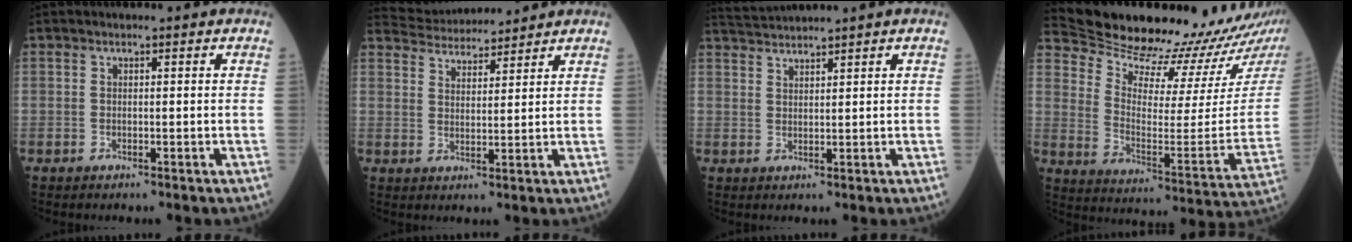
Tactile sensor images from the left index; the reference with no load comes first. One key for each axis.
{"total": 8.1, "fx": 8.0, "fy": 0.7, "fz": 1.1, "tx": -0.029, "ty": 0.025, "tz": 0.132}
{"total": 3.7, "fx": 3.4, "fy": -1.4, "fz": 0.2, "tx": -0.010, "ty": 0.011, "tz": 0.071}
{"total": 22.0, "fx": 20.6, "fy": 1.6, "fz": 7.6, "tx": -0.135, "ty": -0.102, "tz": 0.283}